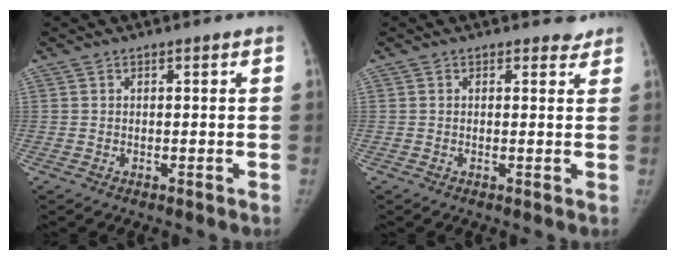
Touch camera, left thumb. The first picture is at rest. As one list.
[{"total": 1.8, "force": [1.6, 0.9, 0.1], "torque": [0.014, -0.011, 0.010]}]